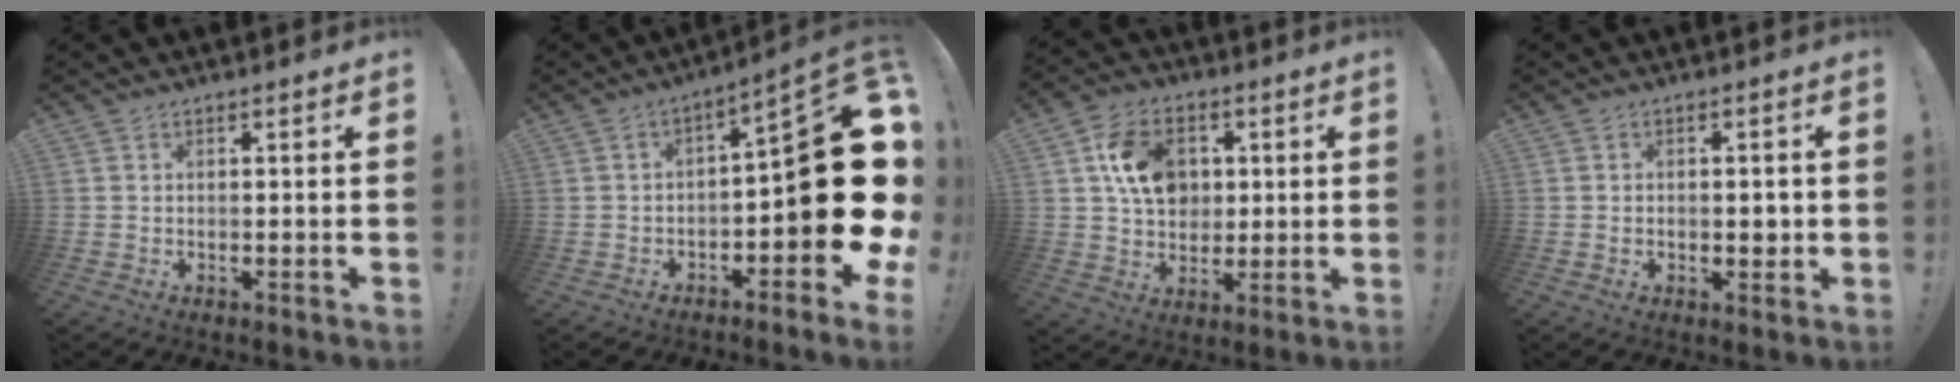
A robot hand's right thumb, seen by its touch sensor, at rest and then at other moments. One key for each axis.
{"total": 18.7, "fx": -1.5, "fy": 5.7, "fz": 17.7, "tx": -0.226, "ty": 0.000, "tz": -0.022}
{"total": 14.1, "fx": 3.5, "fy": 11.1, "fz": 8.0, "tx": -0.115, "ty": -0.001, "tz": 0.070}
{"total": 2.4, "fx": -0.5, "fy": 1.8, "fz": 1.5, "tx": -0.017, "ty": 0.003, "tz": -0.011}